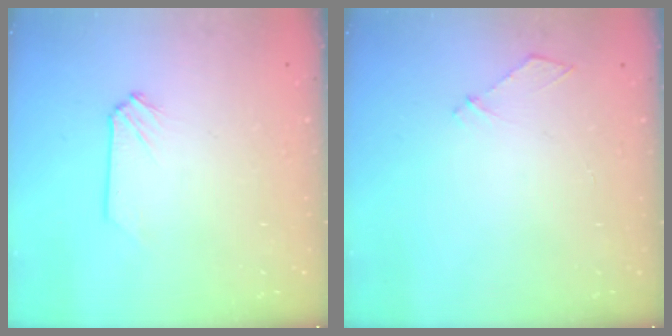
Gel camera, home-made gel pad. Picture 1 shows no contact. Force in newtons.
{"total": 4.2, "press": 4.1, "slide": 0.6}